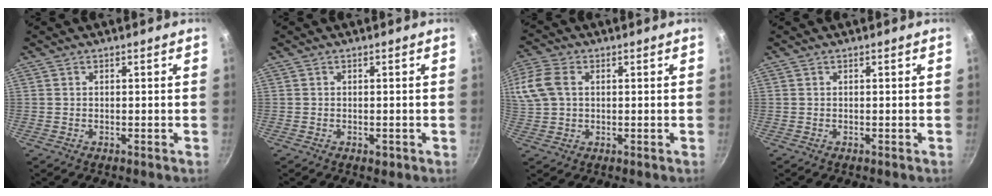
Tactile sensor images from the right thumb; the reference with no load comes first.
{"total": 1.2, "force": [-0.5, 0.7, 0.8], "torque": [-0.011, 0.001, -0.006]}
{"total": 12.6, "force": [2.9, 9.2, 8.0], "torque": [-0.197, 0.028, 0.054]}
{"total": 0.0}